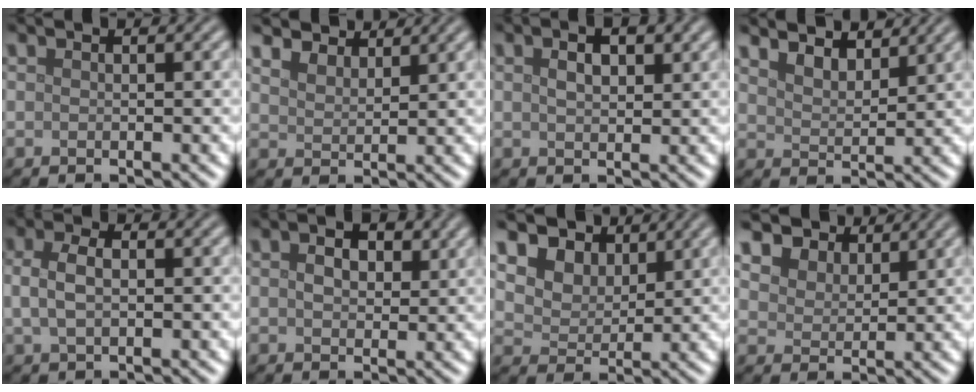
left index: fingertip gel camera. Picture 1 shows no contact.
{"total": 5.3, "force": [4.7, 1.9, 1.7], "torque": [-0.051, 0.004, 0.077]}
{"total": 3.1, "force": [1.3, 1.5, 2.4], "torque": [-0.039, 0.005, 0.023]}
{"total": 5.9, "force": [5.1, 1.8, 2.3], "torque": [-0.056, 0.011, 0.070]}
{"total": 2.9, "force": [0.4, 1.7, 2.3], "torque": [-0.055, 0.005, 0.004]}
{"total": 3.0, "force": [1.0, 1.9, 2.1], "torque": [-0.038, 0.002, 0.016]}
{"total": 8.0, "force": [4.8, 5.5, 3.2], "torque": [-0.084, 0.008, 0.082]}
{"total": 6.3, "force": [4.9, 3.5, 1.9], "torque": [-0.078, -0.003, 0.092]}